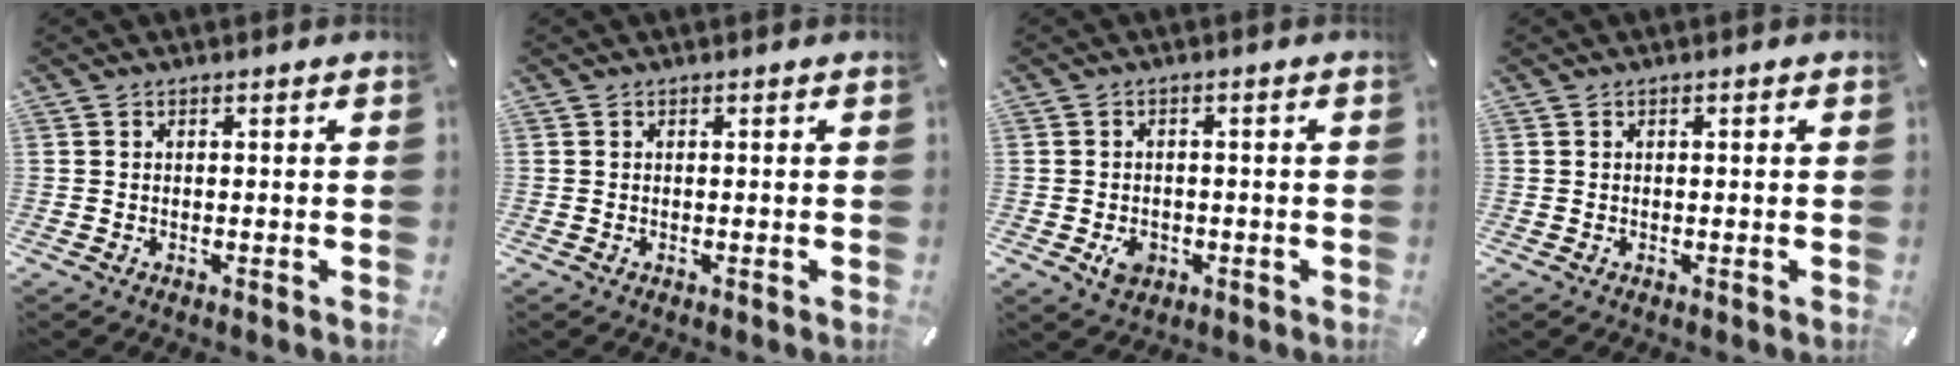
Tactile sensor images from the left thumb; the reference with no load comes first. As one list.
[{"total": 0.0}, {"total": 4.7, "force": [-1.5, 3.6, 2.6], "torque": [-0.033, 0.001, -0.026]}, {"total": 0.6, "force": [0.0, 0.2, 0.6], "torque": [-0.010, 0.001, -0.001]}]